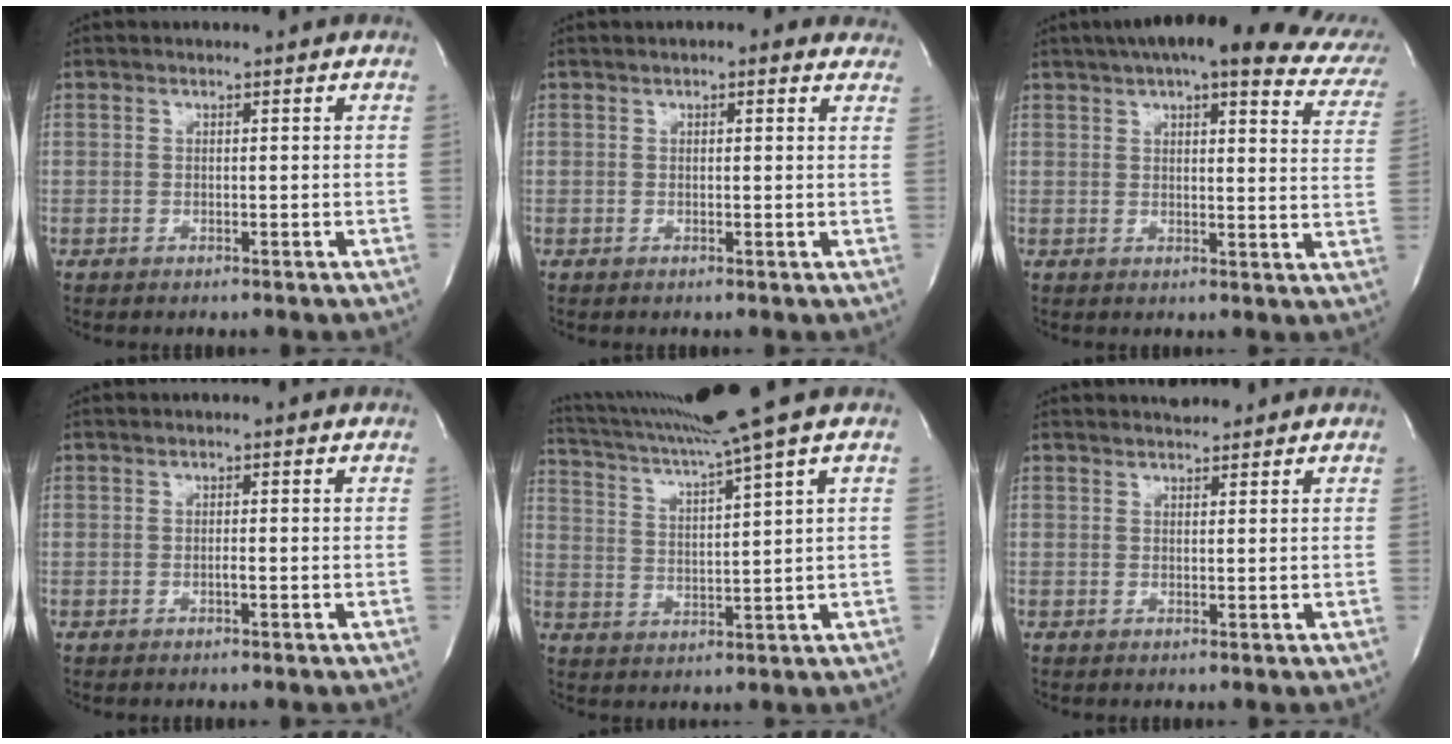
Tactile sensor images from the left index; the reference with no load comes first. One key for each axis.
{"total": 3.7, "fx": 2.7, "fy": 2.0, "fz": 1.7, "tx": -0.006, "ty": 0.016, "tz": 0.022}
{"total": 23.8, "fx": 18.8, "fy": 5.2, "fz": 13.5, "tx": -0.187, "ty": 0.000, "tz": 0.205}
{"total": 0.6, "fx": -0.6, "fy": 0.0, "fz": 0.2, "tx": -0.006, "ty": -0.003, "tz": -0.013}
{"total": 13.1, "fx": 10.6, "fy": -3.1, "fz": 7.0, "tx": -0.133, "ty": -0.014, "tz": 0.172}
{"total": 1.7, "fx": 1.7, "fy": 0.4, "fz": 0.2, "tx": -0.010, "ty": 0.004, "tz": 0.027}